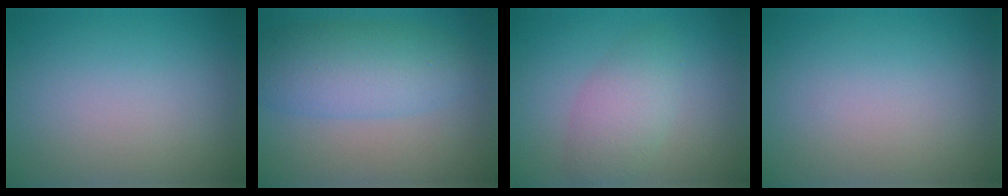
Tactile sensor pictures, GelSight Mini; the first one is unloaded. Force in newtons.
{"total": 5.7, "press": 5.6, "slide": 0.4}
{"total": 3.3, "press": 3.3, "slide": 0.1}
{"total": 0.0}